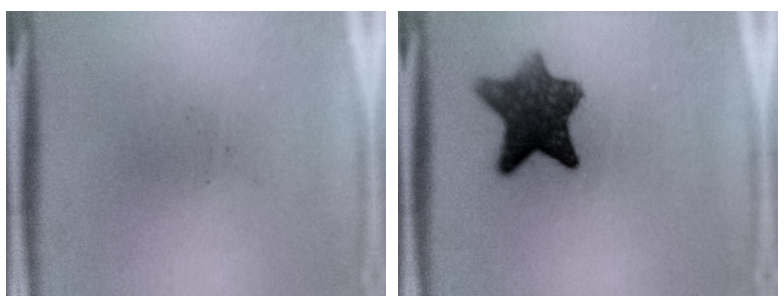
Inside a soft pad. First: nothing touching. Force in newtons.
{"total": 9.0}